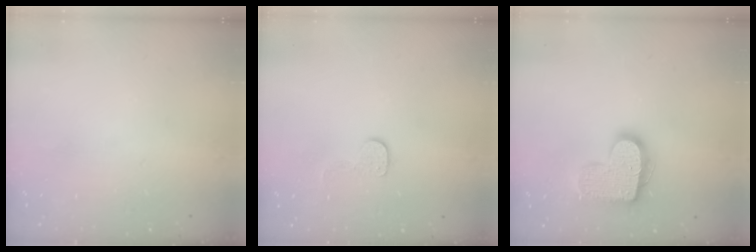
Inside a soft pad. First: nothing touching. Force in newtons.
{"total": 6.1, "press": 6.1, "slide": 0.2}
{"total": 15.0, "press": 15.0, "slide": 0.7}